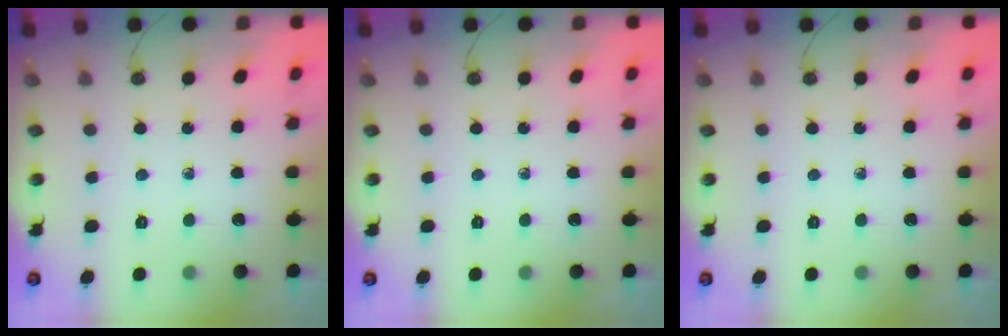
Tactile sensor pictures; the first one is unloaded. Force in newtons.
{"total": 0.0}
{"total": 0.0}